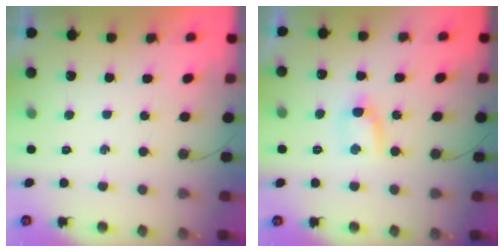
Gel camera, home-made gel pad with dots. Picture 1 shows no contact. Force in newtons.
{"total": 3.7, "press": 3.7, "slide": 0.4}